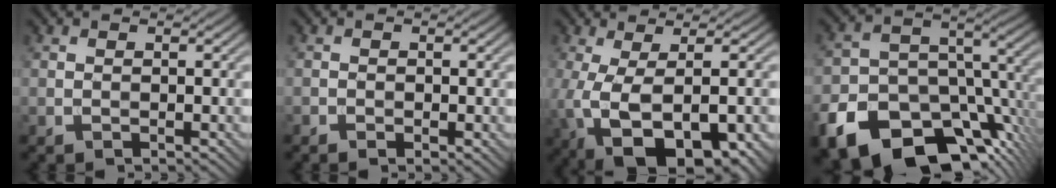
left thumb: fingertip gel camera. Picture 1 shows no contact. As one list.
[{"total": 1.0, "force": [-0.5, 0.6, 0.7], "torque": [-0.012, -0.002, -0.008]}, {"total": 13.6, "force": [-4.8, 5.9, 11.3], "torque": [-0.235, -0.043, -0.050]}, {"total": 19.2, "force": [-11.5, 11.9, 9.8], "torque": [-0.198, -0.050, -0.159]}]